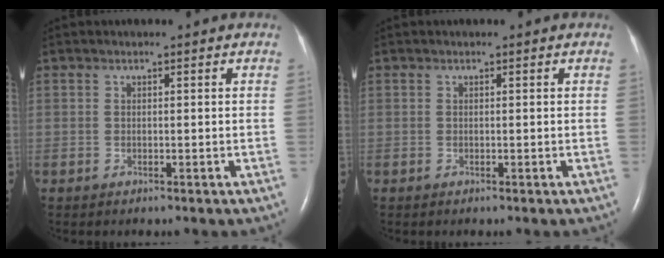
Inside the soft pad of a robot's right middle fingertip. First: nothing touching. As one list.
[{"total": 0.0}]